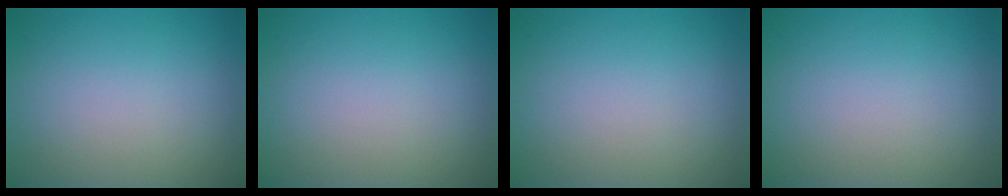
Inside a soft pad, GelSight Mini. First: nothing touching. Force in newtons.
{"total": 0.0}
{"total": 0.0}
{"total": 0.0}